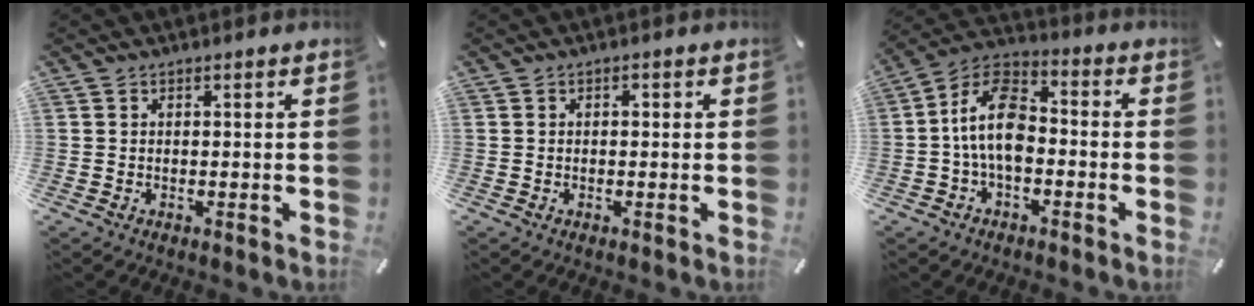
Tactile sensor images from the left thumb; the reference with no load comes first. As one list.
[{"total": 1.0, "force": [0.0, 0.8, 0.6], "torque": [-0.013, 0.005, -0.002]}, {"total": 12.5, "force": [-2.4, 7.3, 9.9], "torque": [-0.211, 0.012, -0.046]}]